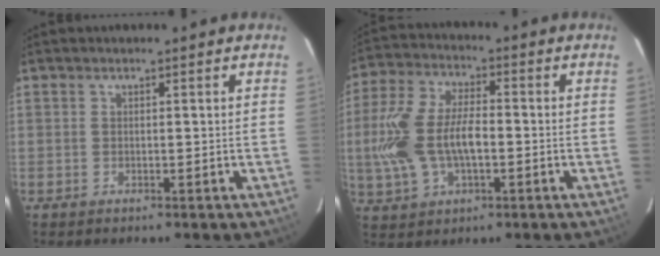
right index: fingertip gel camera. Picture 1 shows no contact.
{"total": 14.1, "force": [-1.8, 7.5, 11.8], "torque": [-0.258, 0.008, -0.030]}